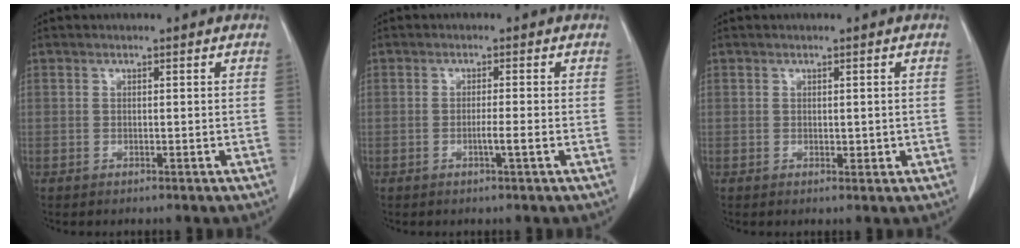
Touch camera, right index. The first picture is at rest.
{"total": 2.1, "force": [-0.7, -0.4, 1.9], "torque": [-0.033, -0.002, -0.013]}
{"total": 1.4, "force": [0.0, 0.8, 1.1], "torque": [-0.012, -0.003, 0.003]}